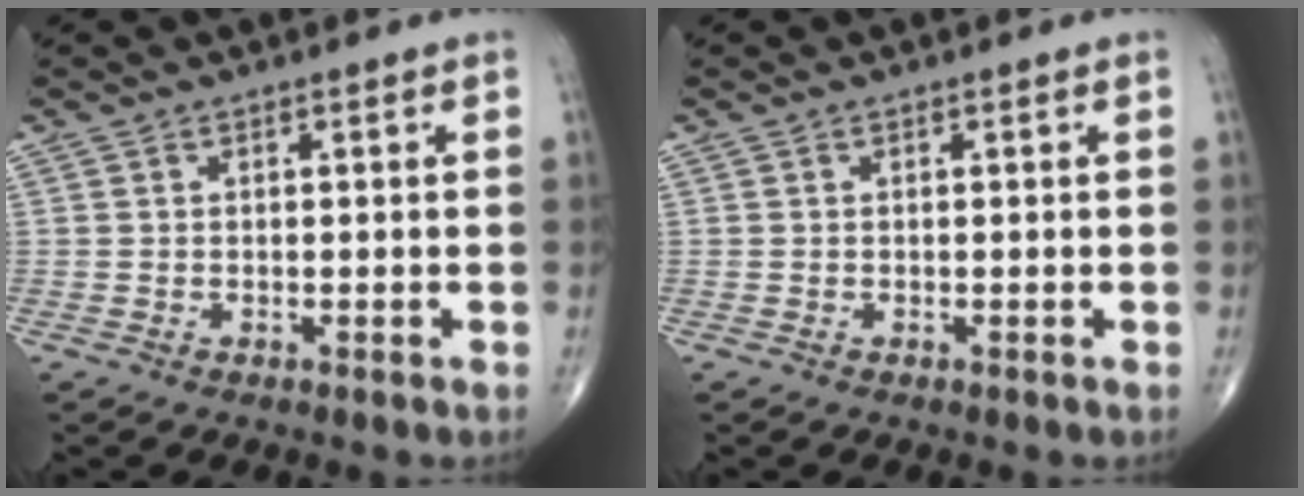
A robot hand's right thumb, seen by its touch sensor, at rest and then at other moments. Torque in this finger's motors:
{"motor_torque": [0.04, 0.04, -0.05, -0.04, 0.01]}